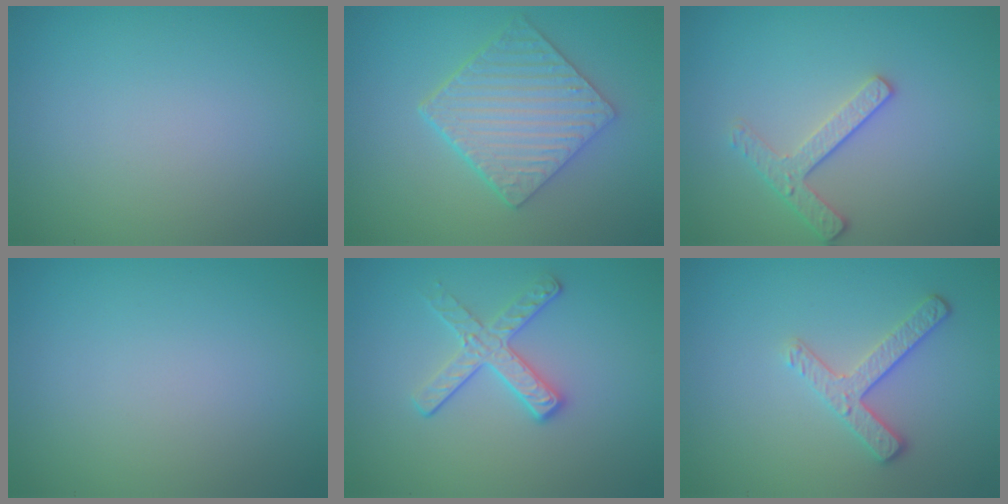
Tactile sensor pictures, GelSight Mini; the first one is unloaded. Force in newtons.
{"total": 5.3, "press": 4.4, "slide": 2.9}
{"total": 2.4, "press": 2.3, "slide": 0.8}
{"total": 0.0}
{"total": 2.9, "press": 2.6, "slide": 1.4}
{"total": 2.7, "press": 2.3, "slide": 1.5}